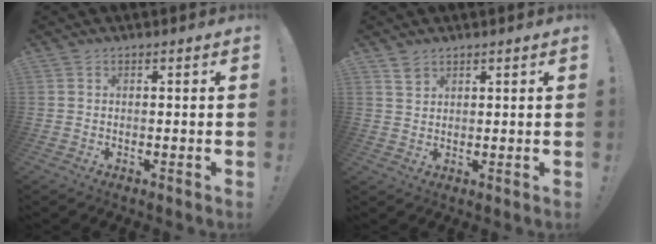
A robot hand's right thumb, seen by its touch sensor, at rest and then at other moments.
{"total": 2.8, "force": [2.1, 1.6, 0.7], "torque": [0.001, -0.016, 0.038]}